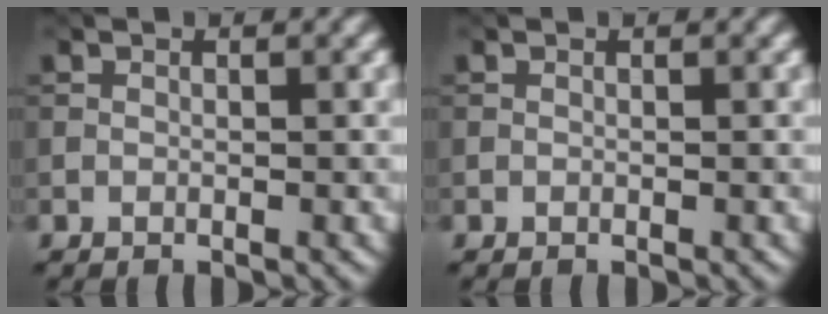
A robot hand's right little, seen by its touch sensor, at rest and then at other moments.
{"total": 0.0}